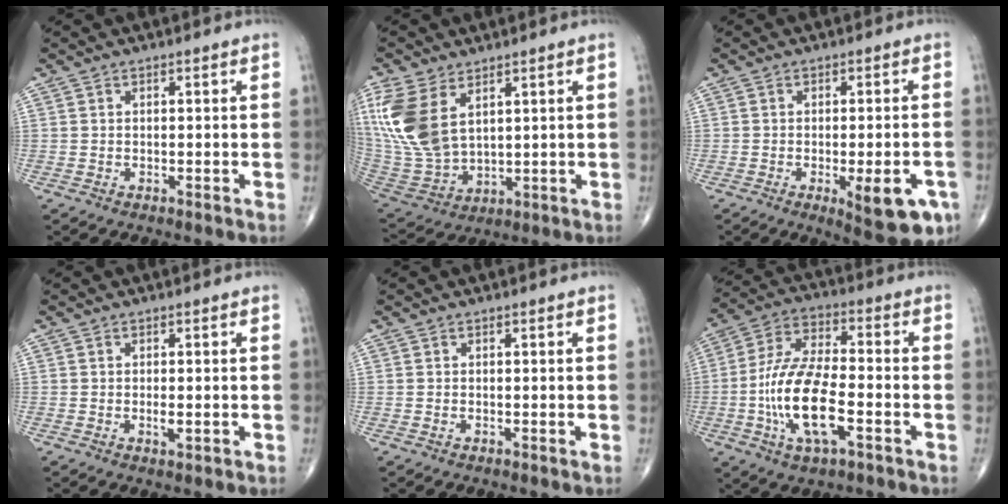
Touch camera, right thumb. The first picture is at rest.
{"total": 15.9, "force": [6.2, 9.3, 11.4], "torque": [-0.258, -0.023, 0.139]}
{"total": 10.7, "force": [-4.1, 3.5, 9.2], "torque": [-0.102, 0.002, -0.046]}
{"total": 1.6, "force": [-0.3, 0.6, 1.4], "torque": [-0.019, -0.002, -0.004]}
{"total": 0.0}
{"total": 15.8, "force": [-4.4, 6.5, 13.7], "torque": [-0.272, 0.025, -0.081]}